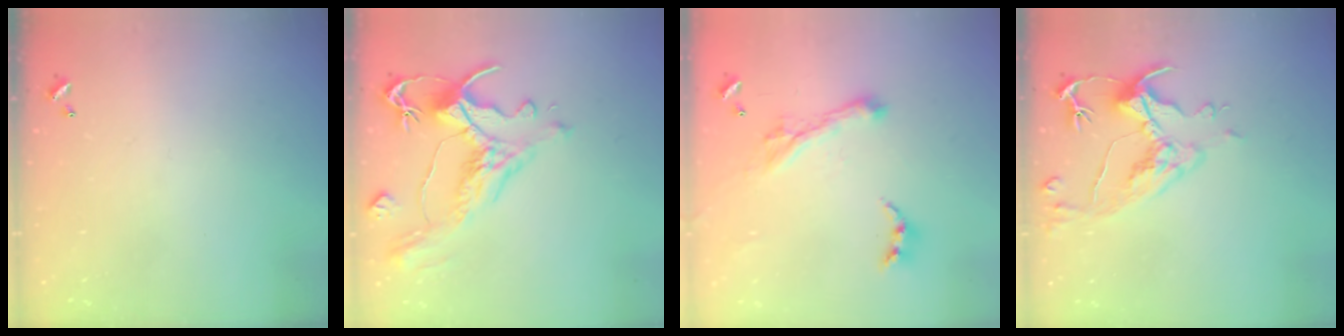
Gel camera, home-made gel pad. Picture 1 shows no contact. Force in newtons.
{"total": 1.6, "press": 0.7, "slide": 1.4}
{"total": 2.8, "press": 2.5, "slide": 1.3}
{"total": 6.6, "press": 6.5, "slide": 1.5}